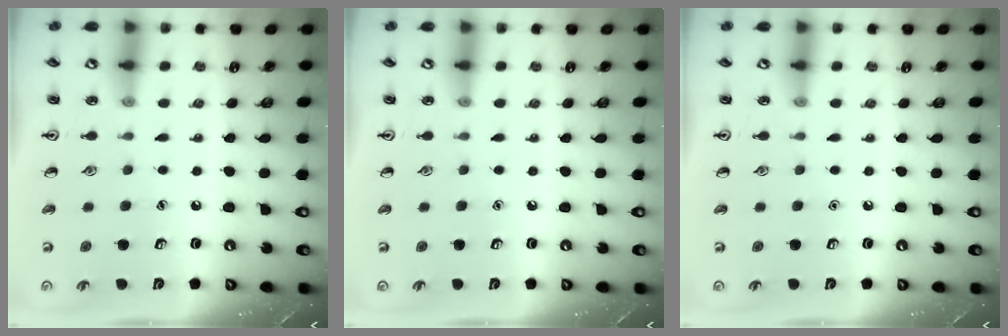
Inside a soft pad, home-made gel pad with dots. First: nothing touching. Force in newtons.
{"total": 0.0}
{"total": 0.0}